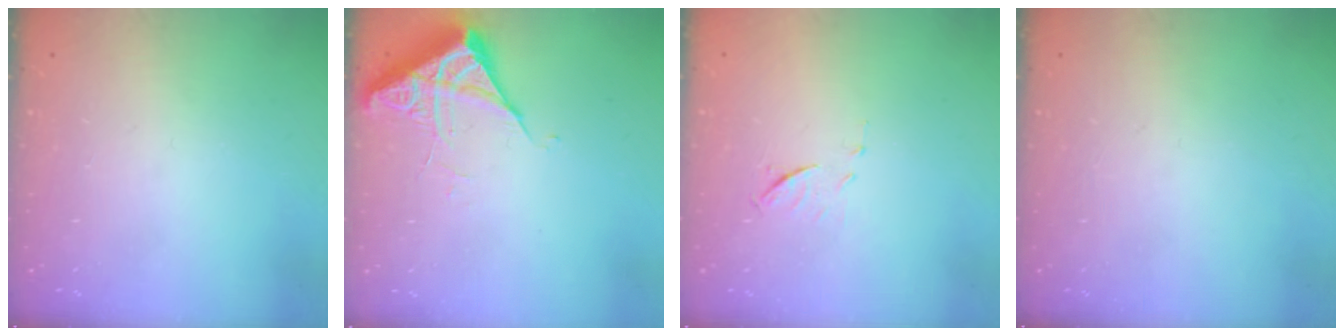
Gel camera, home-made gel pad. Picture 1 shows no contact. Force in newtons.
{"total": 5.4, "press": 5.4, "slide": 0.3}
{"total": 6.3, "press": 6.2, "slide": 0.6}
{"total": 0.0}